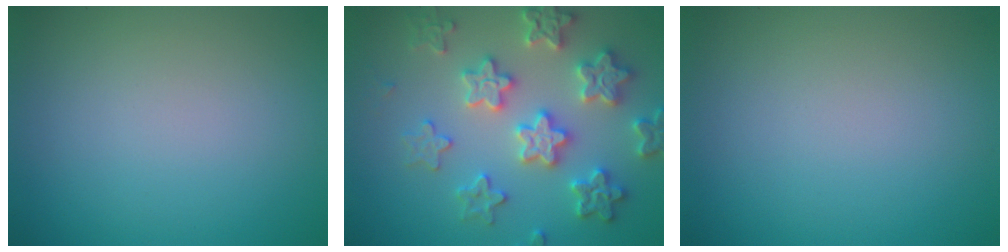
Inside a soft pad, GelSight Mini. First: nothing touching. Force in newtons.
{"total": 6.1, "press": 6.0, "slide": 1.1}
{"total": 0.0}